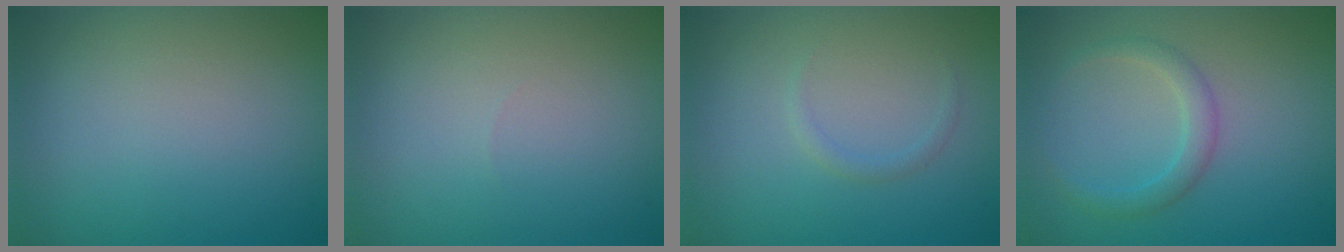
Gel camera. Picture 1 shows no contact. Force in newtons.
{"total": 0.0}
{"total": 0.7, "press": 0.7, "slide": 0.1}
{"total": 2.0, "press": 2.0, "slide": 0.1}